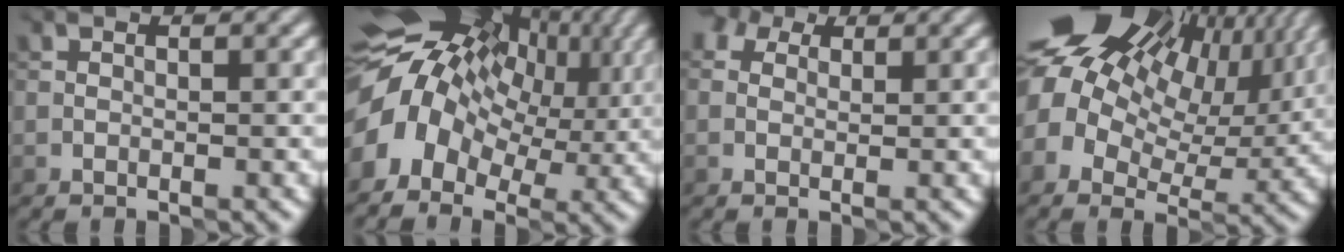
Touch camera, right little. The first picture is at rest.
{"total": 12.1, "force": [1.3, 8.7, 8.3], "torque": [-0.158, 0.004, 0.025]}
{"total": 2.3, "force": [1.0, 1.8, 1.1], "torque": [-0.003, 0.013, -0.006]}
{"total": 18.7, "force": [6.8, 12.6, 12.0], "torque": [-0.239, 0.028, 0.123]}